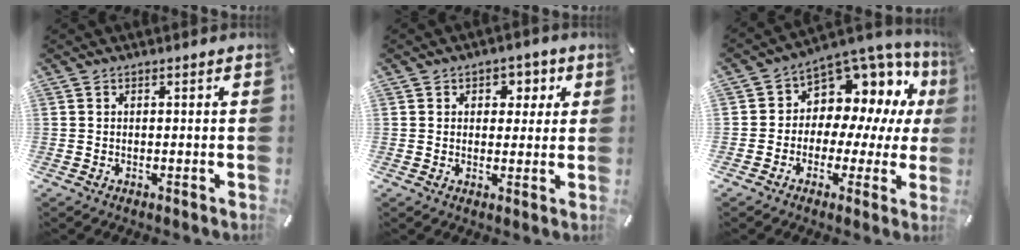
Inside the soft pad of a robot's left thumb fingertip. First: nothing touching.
{"total": 4.3, "force": [1.0, 3.9, 1.6], "torque": [-0.002, -0.003, 0.006]}
{"total": 8.3, "force": [3.7, 6.7, 3.1], "torque": [-0.060, -0.059, 0.071]}